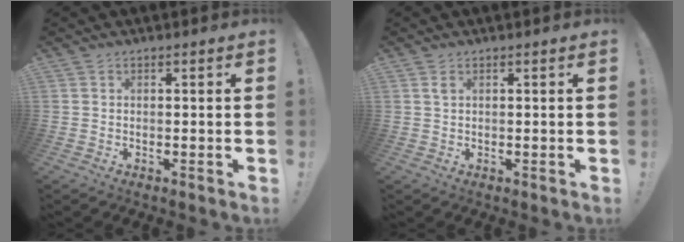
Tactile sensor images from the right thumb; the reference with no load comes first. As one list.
[{"total": 1.0, "force": [0.5, 0.5, 0.7], "torque": [-0.014, 0.000, 0.009]}]